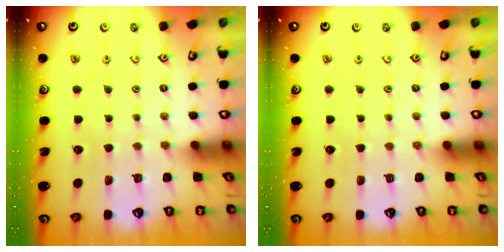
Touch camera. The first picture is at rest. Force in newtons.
{"total": 0.0}